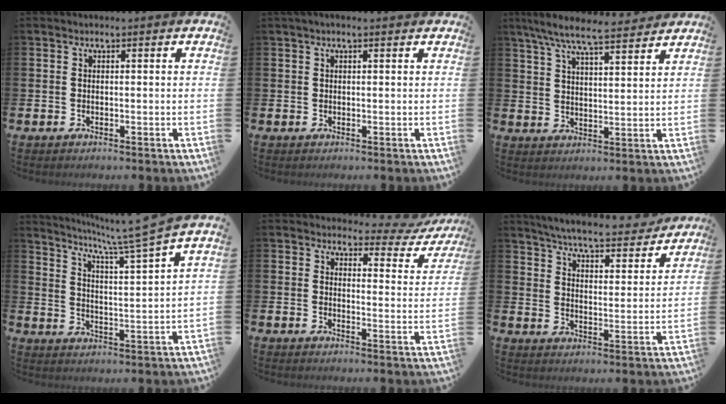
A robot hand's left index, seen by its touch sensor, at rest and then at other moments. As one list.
[{"total": 0.9, "force": [0.5, 0.1, 0.7], "torque": [-0.009, 0.000, 0.009]}, {"total": 8.0, "force": [7.3, 1.1, 3.1], "torque": [-0.076, -0.034, 0.129]}, {"total": 7.1, "force": [6.3, -1.1, 3.0], "torque": [-0.067, -0.050, 0.100]}, {"total": 3.0, "force": [2.5, 1.5, 0.8], "torque": [-0.008, -0.027, 0.033]}, {"total": 6.3, "force": [6.0, 0.4, 1.8], "torque": [-0.051, -0.045, 0.100]}]